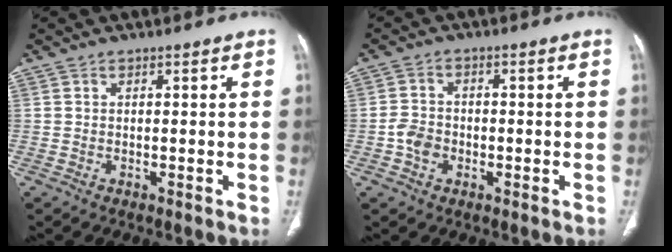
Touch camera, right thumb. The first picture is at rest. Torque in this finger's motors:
{"motor_torque": [0.32, -0.05, -0.01, -0.36, 0.00]}